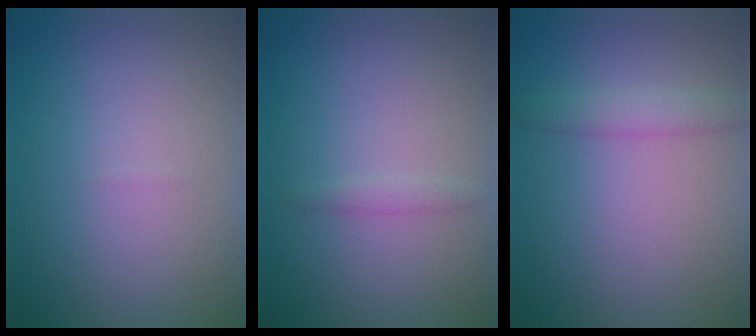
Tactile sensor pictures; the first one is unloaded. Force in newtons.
{"total": 0.8, "press": 0.8, "slide": 0.1}
{"total": 2.0, "press": 2.0, "slide": 0.1}